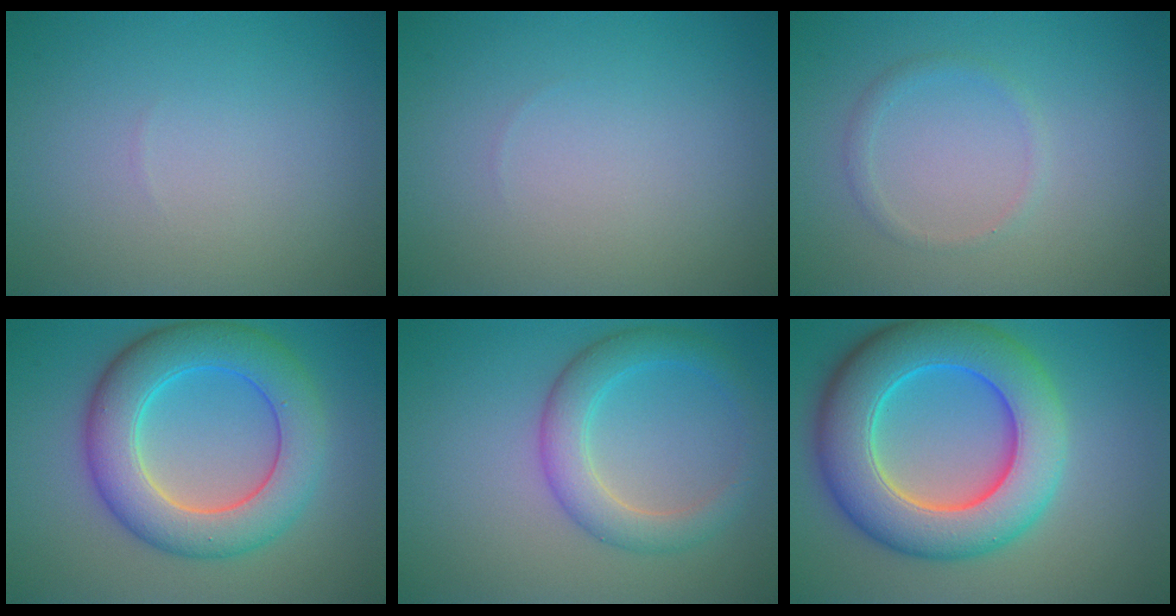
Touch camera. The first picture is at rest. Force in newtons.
{"total": 0.0}
{"total": 1.1, "press": 1.1, "slide": 0.0}
{"total": 8.2, "press": 8.2, "slide": 0.2}
{"total": 4.1, "press": 4.1, "slide": 0.1}
{"total": 10.7, "press": 10.7, "slide": 0.5}